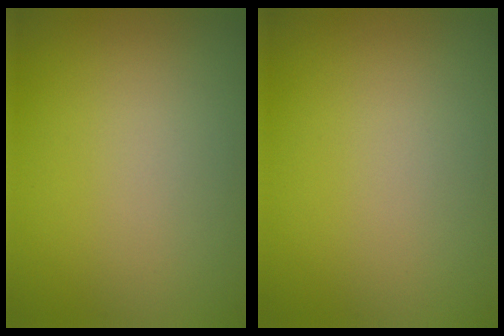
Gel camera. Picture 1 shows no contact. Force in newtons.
{"total": 0.0}